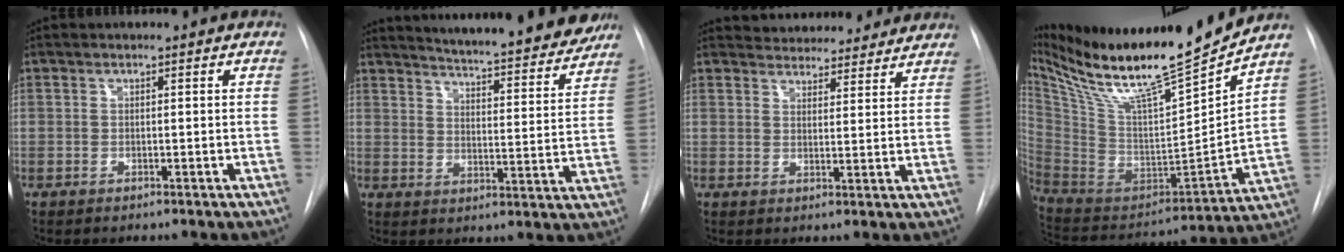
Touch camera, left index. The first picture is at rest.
{"total": 20.4, "force": [19.0, 2.1, 7.3], "torque": [-0.107, -0.057, 0.236]}
{"total": 13.1, "force": [12.1, 4.0, 2.7], "torque": [-0.021, 0.006, 0.148]}
{"total": 22.0, "force": [18.4, 0.2, 12.0], "torque": [-0.220, -0.046, 0.319]}